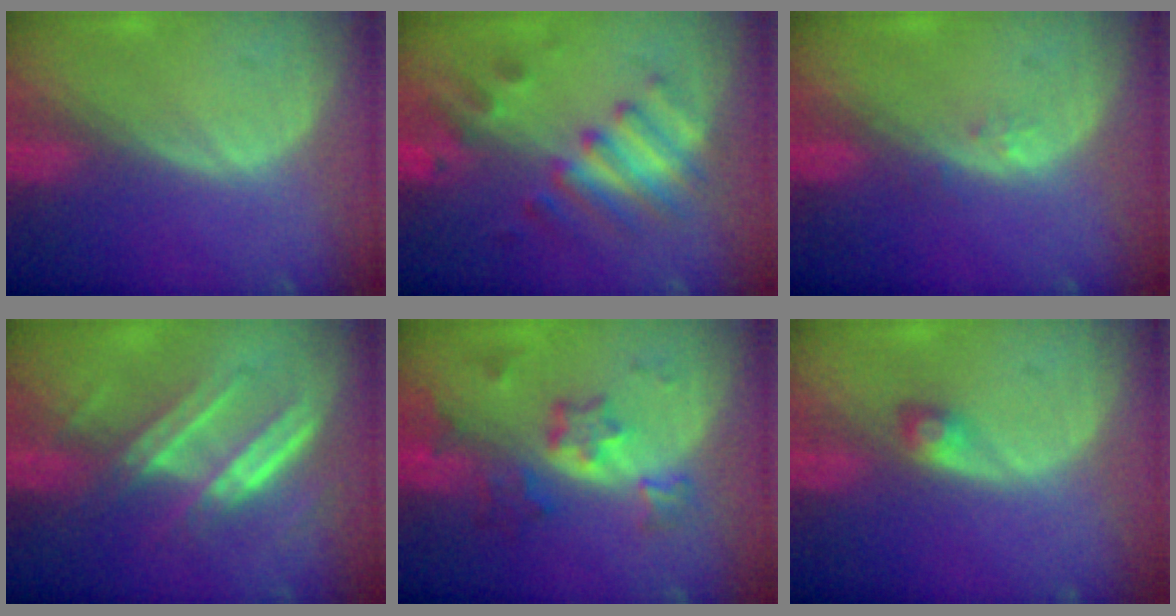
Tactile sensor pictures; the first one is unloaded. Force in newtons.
{"total": 7.5, "press": 7.4, "slide": 1.1}
{"total": 0.9, "press": 0.9, "slide": 0.2}
{"total": 7.8, "press": 7.0, "slide": 3.4}
{"total": 7.0, "press": 6.5, "slide": 2.6}
{"total": 1.9, "press": 1.8, "slide": 0.2}